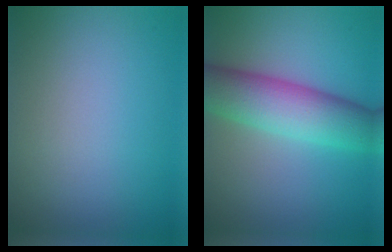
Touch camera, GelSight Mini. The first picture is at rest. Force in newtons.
{"total": 7.8, "press": 7.8, "slide": 0.3}